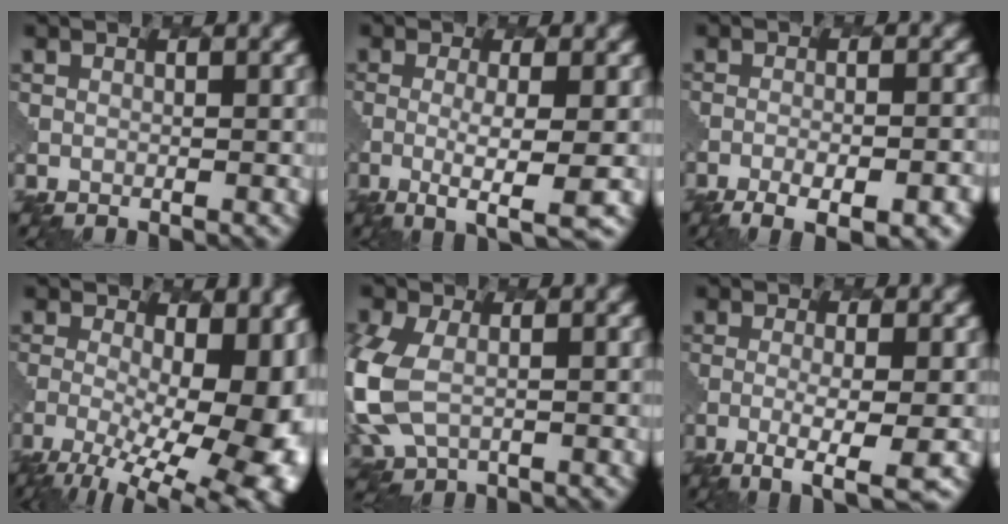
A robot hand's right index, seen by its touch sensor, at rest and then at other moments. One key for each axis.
{"total": 4.3, "fx": -1.1, "fy": 0.7, "fz": 4.0, "tx": -0.070, "ty": -0.012, "tz": -0.024}
{"total": 7.3, "fx": -4.4, "fy": 2.3, "fz": 5.3, "tx": -0.077, "ty": -0.008, "tz": -0.056}
{"total": 16.8, "fx": -3.9, "fy": 8.2, "fz": 14.1, "tx": -0.199, "ty": -0.019, "tz": -0.034}
{"total": 7.7, "fx": -0.4, "fy": 5.2, "fz": 5.7, "tx": -0.174, "ty": -0.014, "tz": -0.009}
{"total": 4.1, "fx": -1.7, "fy": 0.8, "fz": 3.7, "tx": -0.062, "ty": -0.007, "tz": -0.035}